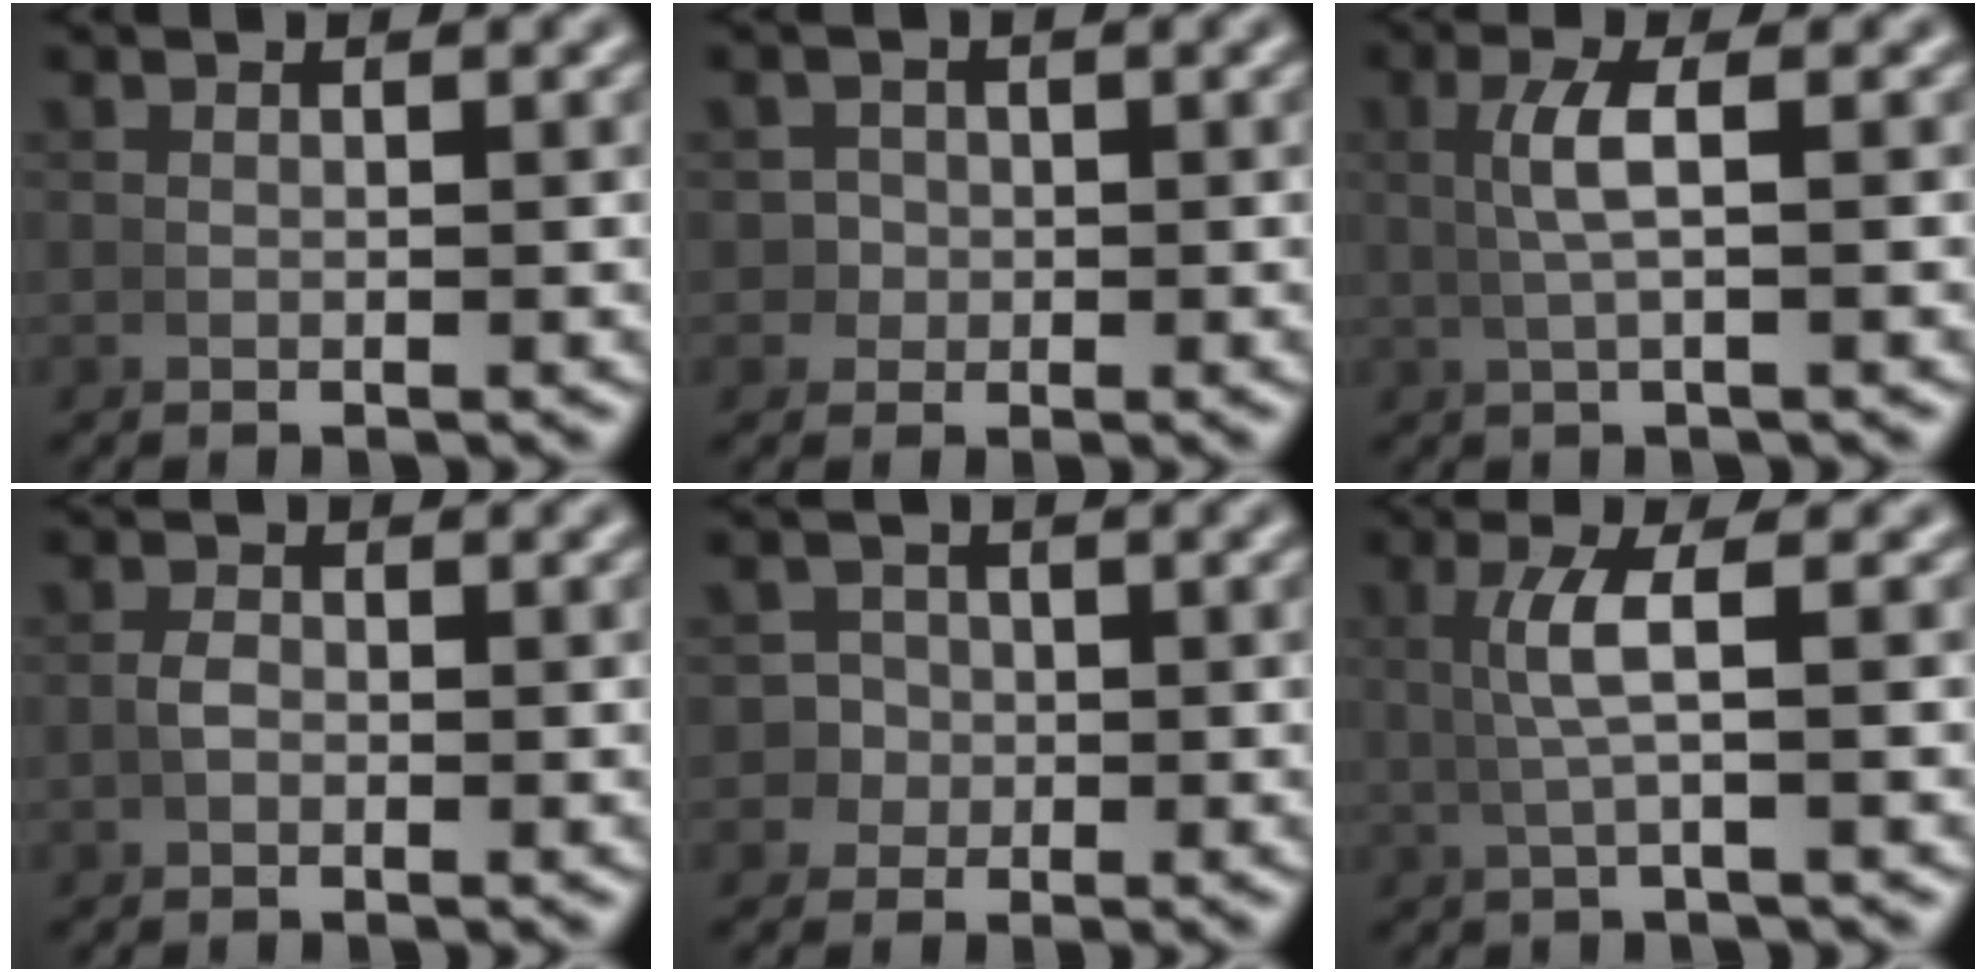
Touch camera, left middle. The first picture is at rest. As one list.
[{"total": 2.0, "force": [-0.1, 1.9, 0.5], "torque": [-0.014, -0.006, 0.001]}, {"total": 2.6, "force": [0.6, -0.1, 2.6], "torque": [-0.050, 0.010, 0.010]}, {"total": 1.0, "force": [-0.3, 0.6, 0.7], "torque": [-0.020, -0.001, -0.003]}, {"total": 3.3, "force": [-0.7, 3.1, 0.9], "torque": [-0.023, -0.013, -0.010]}, {"total": 2.9, "force": [0.6, -0.3, 2.8], "torque": [-0.055, 0.012, 0.010]}]